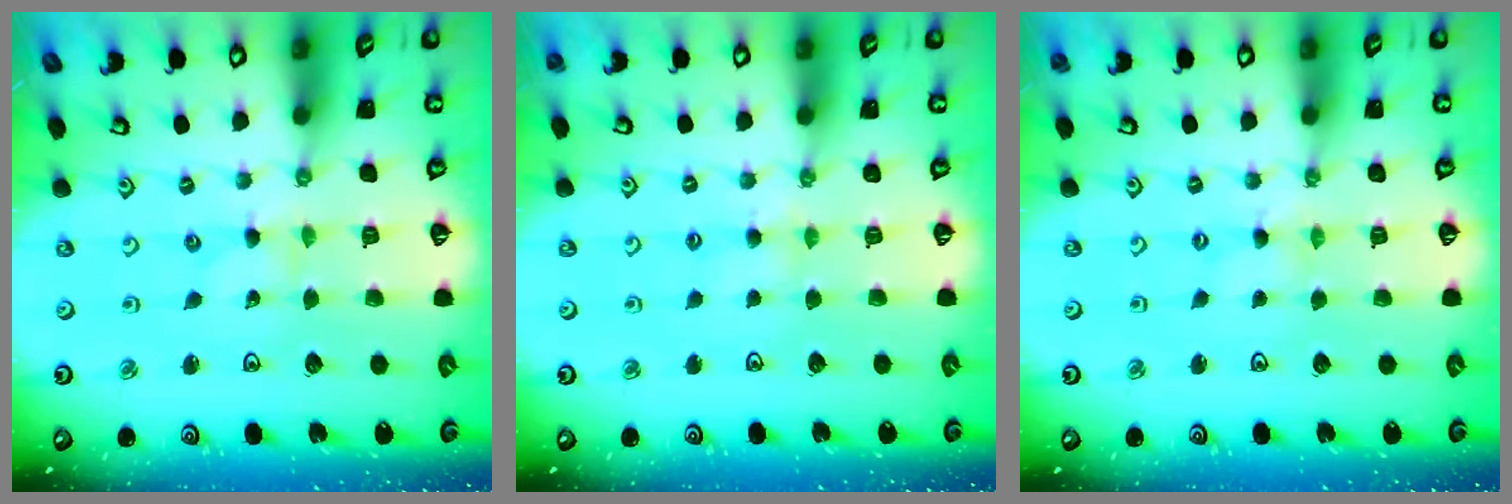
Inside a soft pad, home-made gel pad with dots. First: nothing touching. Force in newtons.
{"total": 2.8, "press": 2.8, "slide": 0.4}
{"total": 0.0}